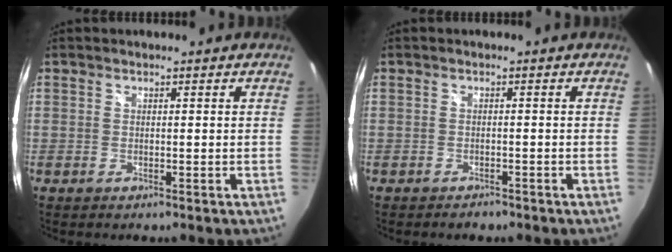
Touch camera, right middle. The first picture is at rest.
{"total": 1.5, "force": [-1.4, 0.1, 0.4], "torque": [-0.009, -0.008, -0.023]}